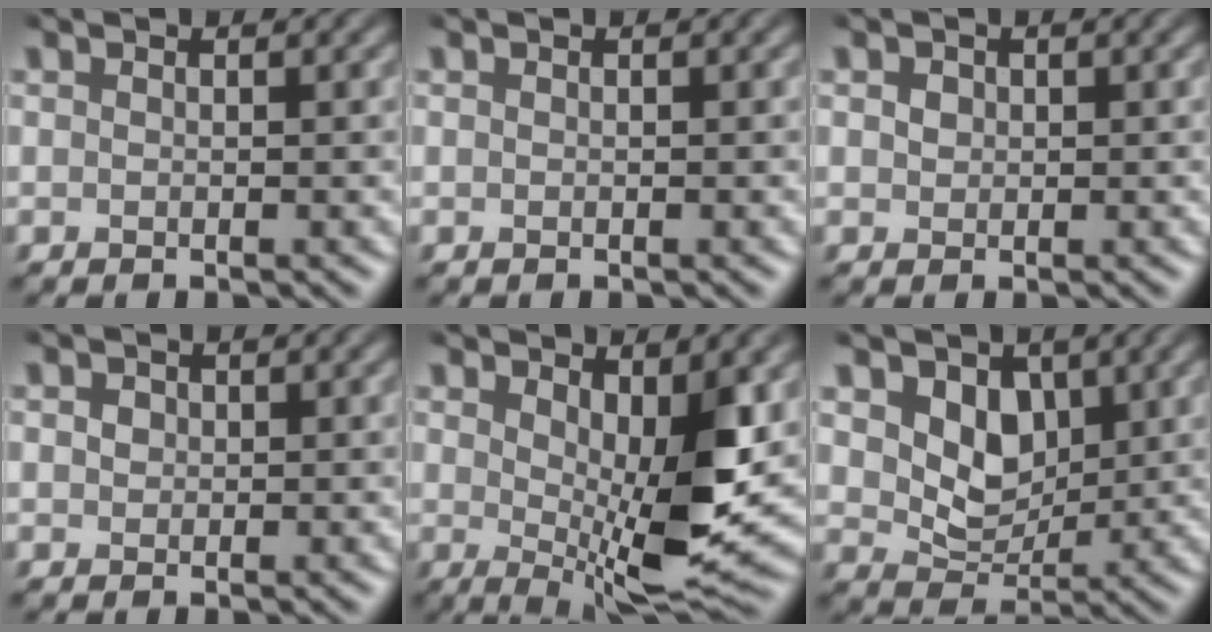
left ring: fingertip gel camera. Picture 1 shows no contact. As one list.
[{"total": 0.0}, {"total": 0.9, "force": [0.3, 0.8, 0.3], "torque": [-0.004, 0.000, 0.002]}, {"total": 0.9, "force": [0.2, 0.8, 0.3], "torque": [-0.003, 0.000, 0.000]}, {"total": 8.2, "force": [1.1, 3.0, 7.6], "torque": [-0.124, -0.018, 0.025]}, {"total": 4.1, "force": [1.5, 2.9, 2.5], "torque": [-0.050, -0.012, 0.023]}]